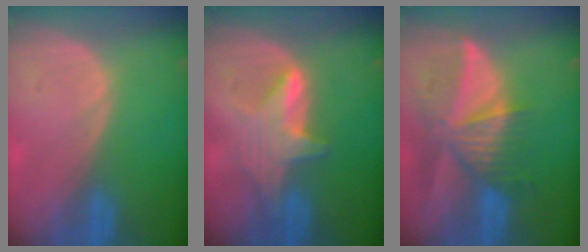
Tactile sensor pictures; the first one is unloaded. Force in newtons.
{"total": 5.8, "press": 5.7, "slide": 0.7}
{"total": 9.6, "press": 8.4, "slide": 4.5}